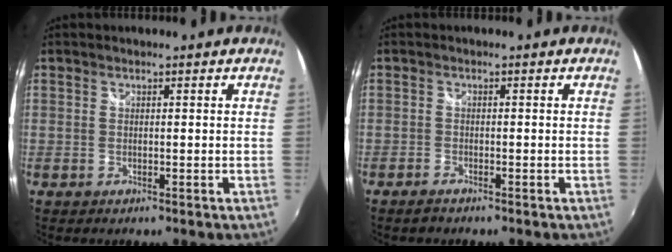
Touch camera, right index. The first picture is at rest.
{"total": 1.7, "force": [-1.5, 0.6, 0.6], "torque": [-0.019, -0.003, -0.031]}